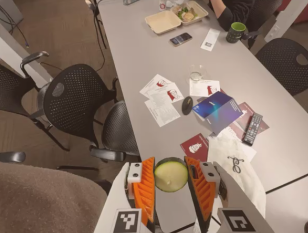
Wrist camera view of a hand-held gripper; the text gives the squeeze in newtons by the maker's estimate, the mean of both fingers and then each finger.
{"total": 13.6, "left": 14.6, "right": 12.6}